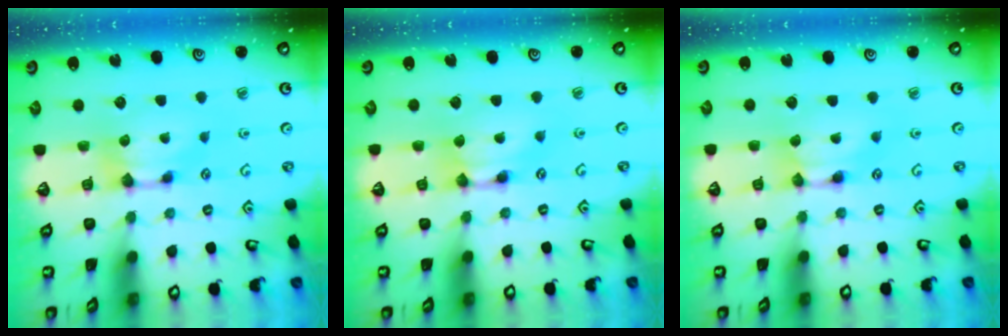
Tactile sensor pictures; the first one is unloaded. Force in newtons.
{"total": 1.6, "press": 1.6, "slide": 0.1}
{"total": 1.7, "press": 1.7, "slide": 0.2}